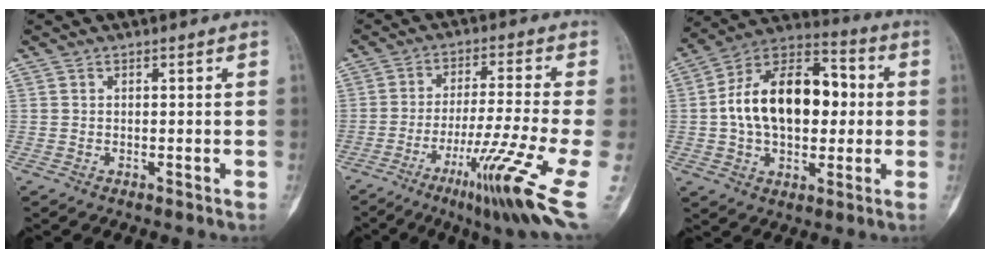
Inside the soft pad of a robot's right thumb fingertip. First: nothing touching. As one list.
[{"total": 15.7, "force": [-6.5, 0.4, 14.3], "torque": [-0.250, 0.000, -0.108]}, {"total": 20.5, "force": [1.1, 12.5, 16.2], "torque": [-0.241, 0.031, 0.013]}]